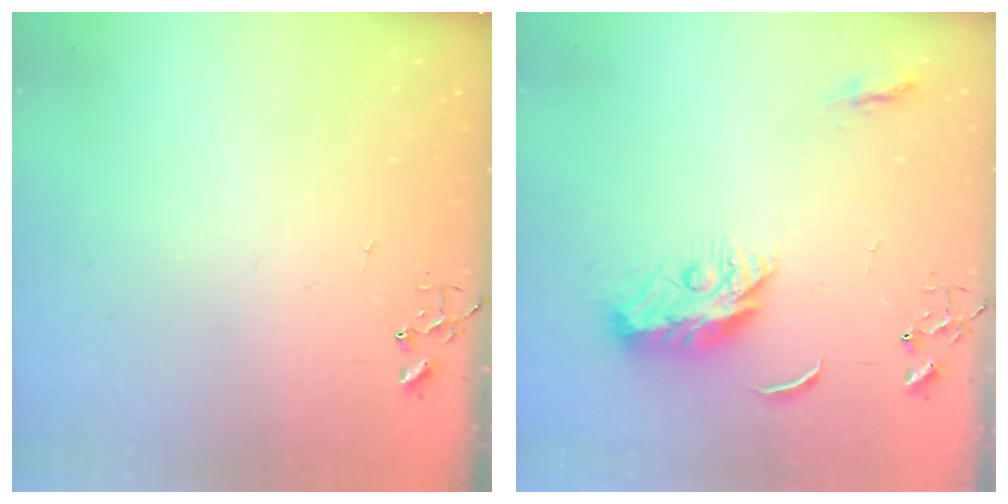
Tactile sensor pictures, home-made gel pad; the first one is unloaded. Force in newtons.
{"total": 10.2, "press": 10.2, "slide": 0.1}